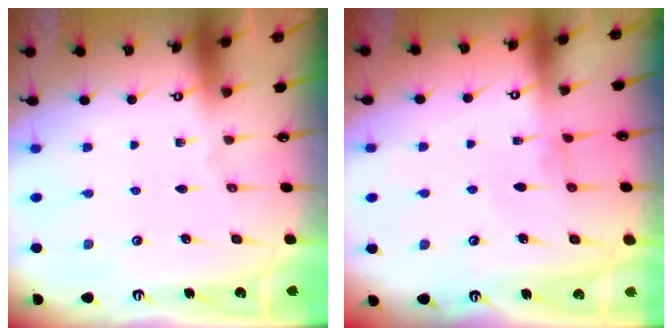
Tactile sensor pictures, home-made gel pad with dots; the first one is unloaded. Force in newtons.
{"total": 0.0}